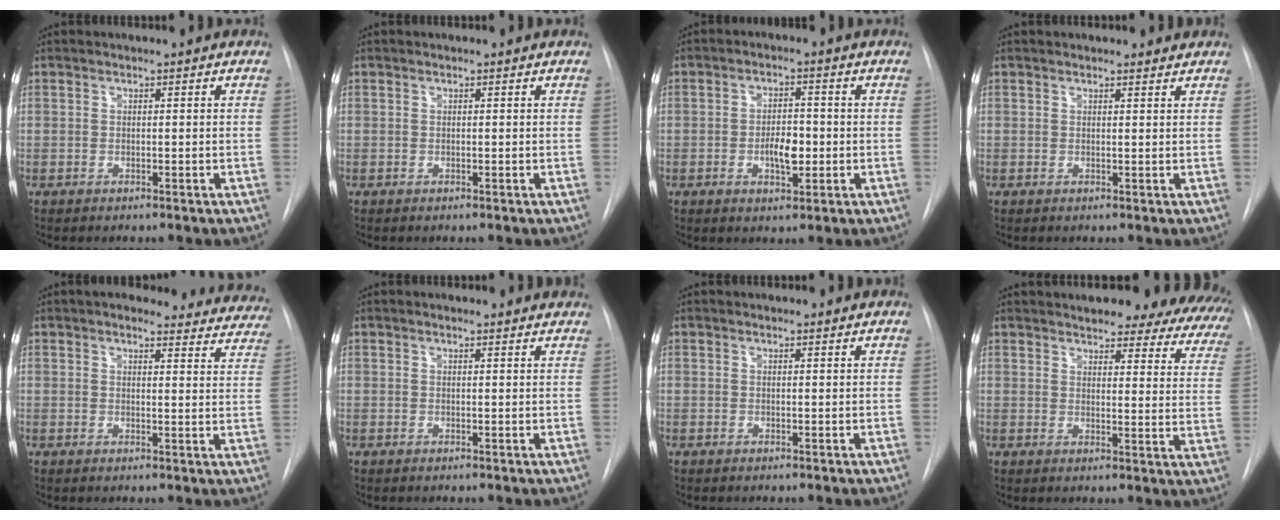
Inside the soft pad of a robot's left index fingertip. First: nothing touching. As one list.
[{"total": 0.0}, {"total": 4.6, "force": [-0.9, 2.0, 4.1], "torque": [-0.068, 0.003, -0.013]}, {"total": 2.7, "force": [2.6, 0.6, 0.4], "torque": [-0.008, 0.002, 0.025]}, {"total": 18.9, "force": [17.7, 4.6, 4.9], "torque": [-0.037, -0.034, 0.181]}, {"total": 4.4, "force": [4.2, 0.6, 0.9], "torque": [-0.014, 0.008, 0.035]}, {"total": 1.4, "force": [1.4, 0.2, 0.2], "torque": [-0.010, 0.004, 0.015]}, {"total": 21.4, "force": [18.4, 5.3, 9.5], "torque": [-0.110, -0.041, 0.191]}]